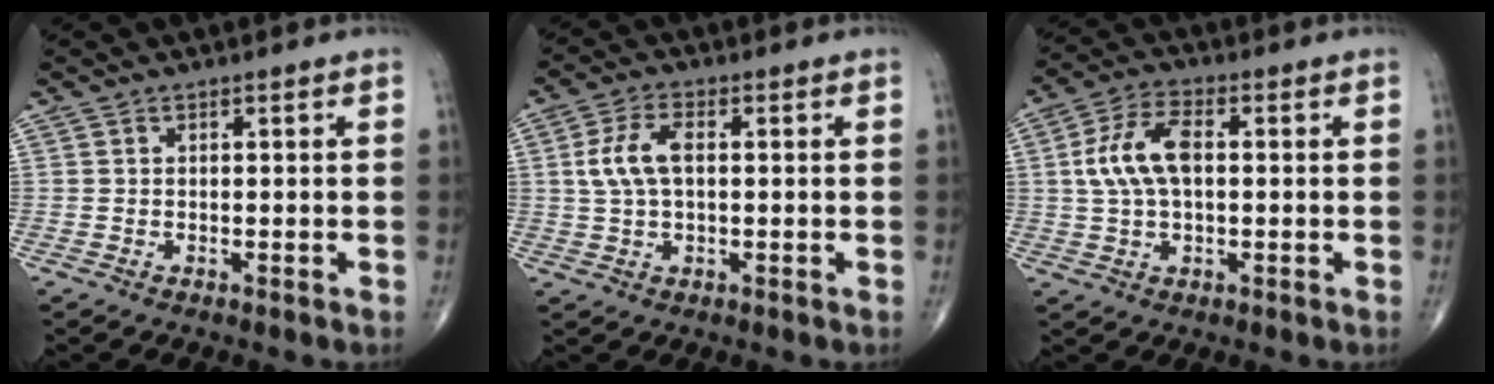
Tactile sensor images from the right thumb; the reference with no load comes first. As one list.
[{"total": 6.8, "force": [0.9, 3.5, 5.7], "torque": [-0.125, 0.012, 0.016]}, {"total": 9.7, "force": [1.0, 5.1, 8.1], "torque": [-0.165, 0.018, 0.017]}]